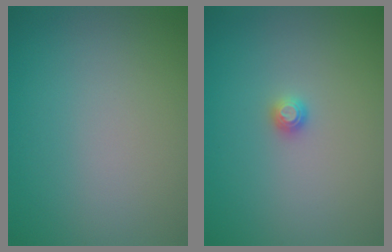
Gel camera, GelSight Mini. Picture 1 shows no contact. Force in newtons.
{"total": 1.0, "press": 1.0, "slide": 0.1}